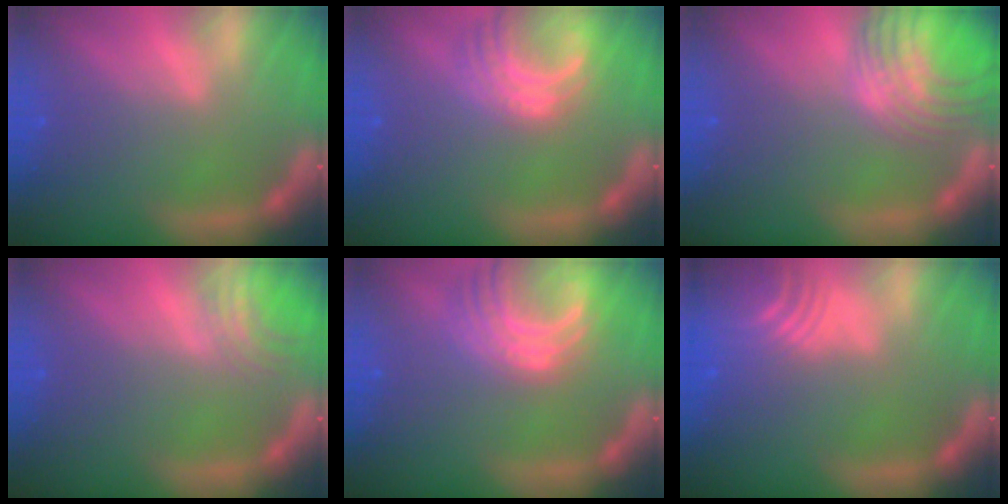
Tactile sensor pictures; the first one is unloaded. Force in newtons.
{"total": 5.5}
{"total": 10.1}
{"total": 3.0}
{"total": 7.6}
{"total": 9.6}